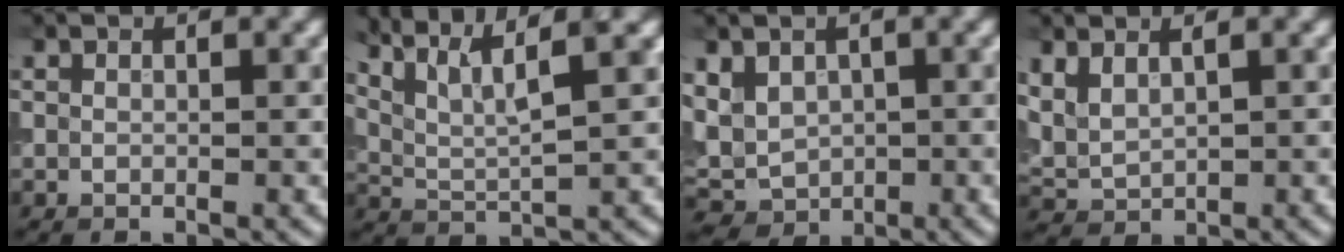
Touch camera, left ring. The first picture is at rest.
{"total": 6.0, "force": [4.1, 1.0, 4.4], "torque": [-0.085, 0.011, 0.069]}
{"total": 4.5, "force": [0.8, 3.6, 2.5], "torque": [-0.050, 0.002, 0.012]}
{"total": 2.5, "force": [1.2, 1.4, 1.6], "torque": [-0.044, 0.000, 0.031]}